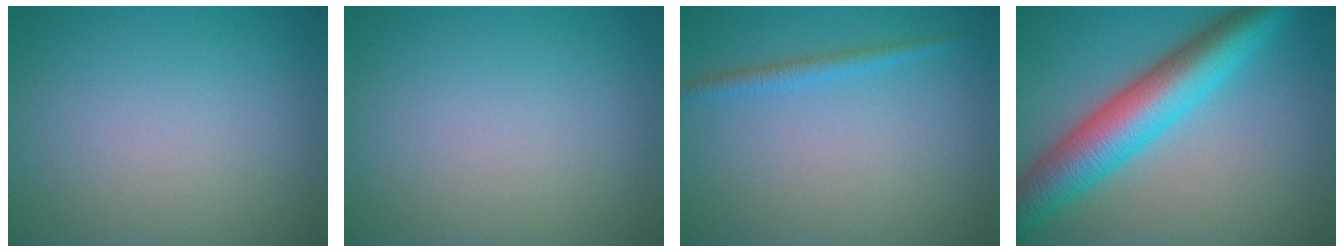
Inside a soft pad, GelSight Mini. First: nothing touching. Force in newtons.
{"total": 0.0}
{"total": 1.5, "press": 1.5, "slide": 0.1}
{"total": 8.7, "press": 8.7, "slide": 0.1}